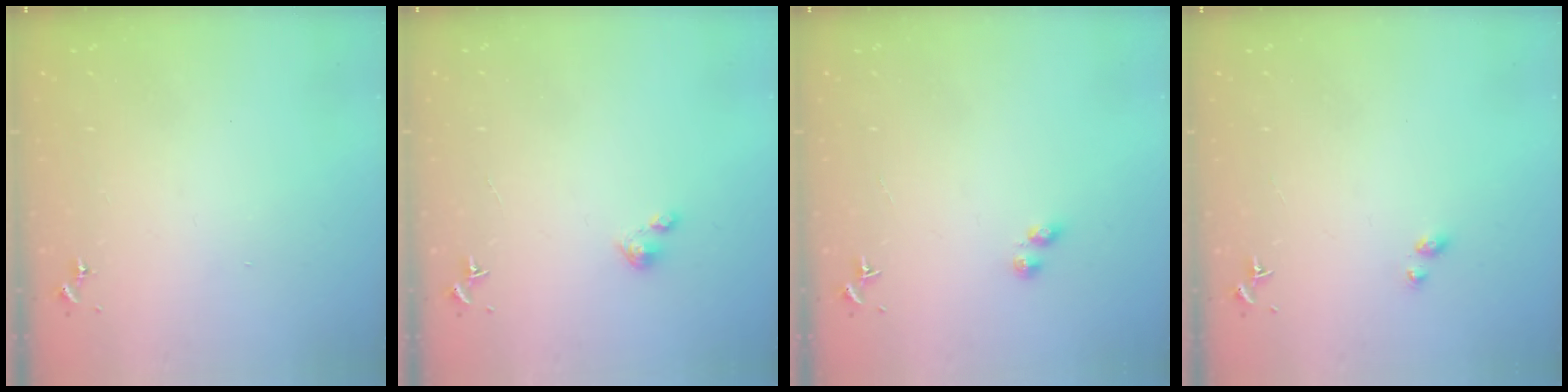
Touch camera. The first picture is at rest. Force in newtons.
{"total": 3.5, "press": 3.5, "slide": 0.3}
{"total": 3.2, "press": 3.1, "slide": 0.6}
{"total": 2.9, "press": 2.8, "slide": 0.4}